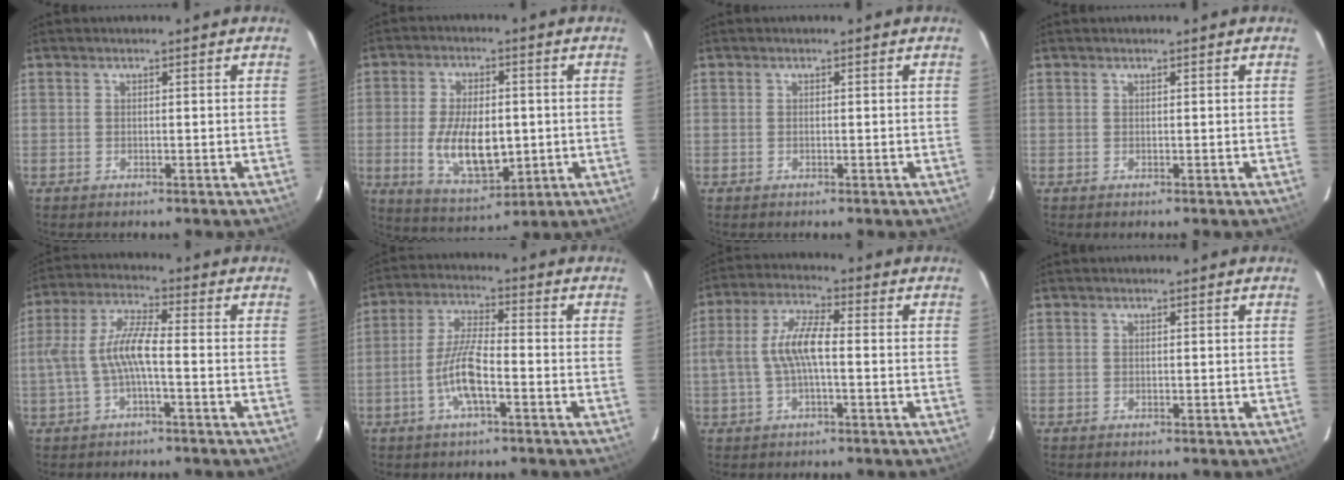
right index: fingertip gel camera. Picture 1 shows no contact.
{"total": 12.3, "force": [-1.5, 6.2, 10.5], "torque": [-0.204, -0.014, -0.012]}
{"total": 0.0}
{"total": 0.0}
{"total": 7.9, "force": [-1.9, 1.6, 7.5], "torque": [-0.165, 0.010, -0.031]}
{"total": 7.9, "force": [-3.3, 1.5, 7.0], "torque": [-0.147, 0.001, -0.062]}
{"total": 8.2, "force": [-0.9, 2.4, 7.8], "torque": [-0.161, 0.011, -0.015]}
{"total": 0.0}